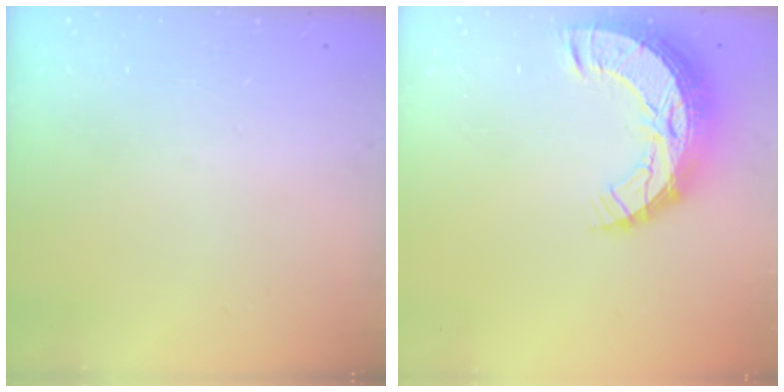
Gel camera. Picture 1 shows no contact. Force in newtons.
{"total": 13.4, "press": 13.4, "slide": 0.9}